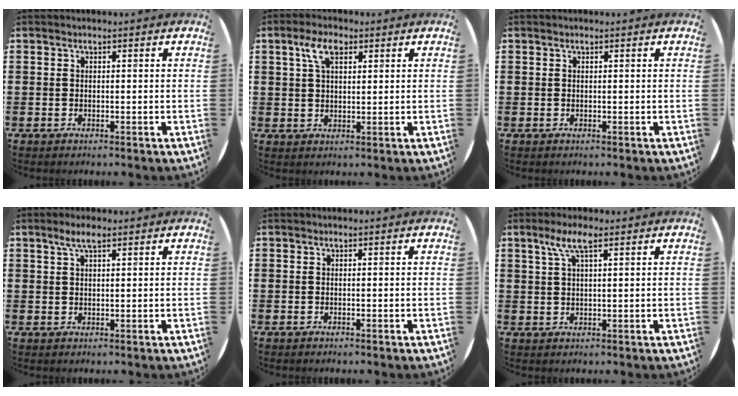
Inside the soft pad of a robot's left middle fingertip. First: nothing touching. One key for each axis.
{"total": 4.6, "fx": 2.6, "fy": 2.3, "fz": 3.1, "tx": -0.070, "ty": 0.011, "tz": 0.046}
{"total": 0.0}
{"total": 2.8, "fx": 1.9, "fy": 0.7, "fz": 2.0, "tx": -0.042, "ty": 0.005, "tz": 0.033}
{"total": 0.0}
{"total": 4.2, "fx": 2.4, "fy": 1.0, "fz": 3.3, "tx": -0.070, "ty": 0.008, "tz": 0.040}